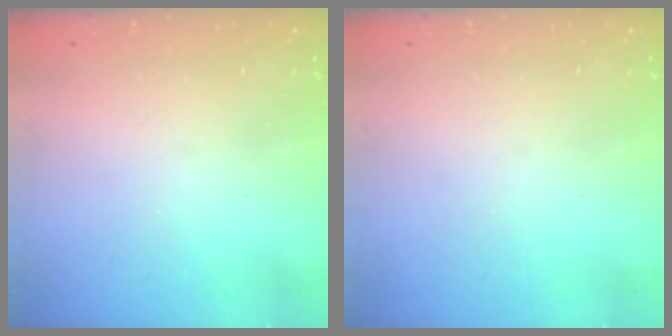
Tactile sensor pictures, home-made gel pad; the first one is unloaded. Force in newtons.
{"total": 0.0}